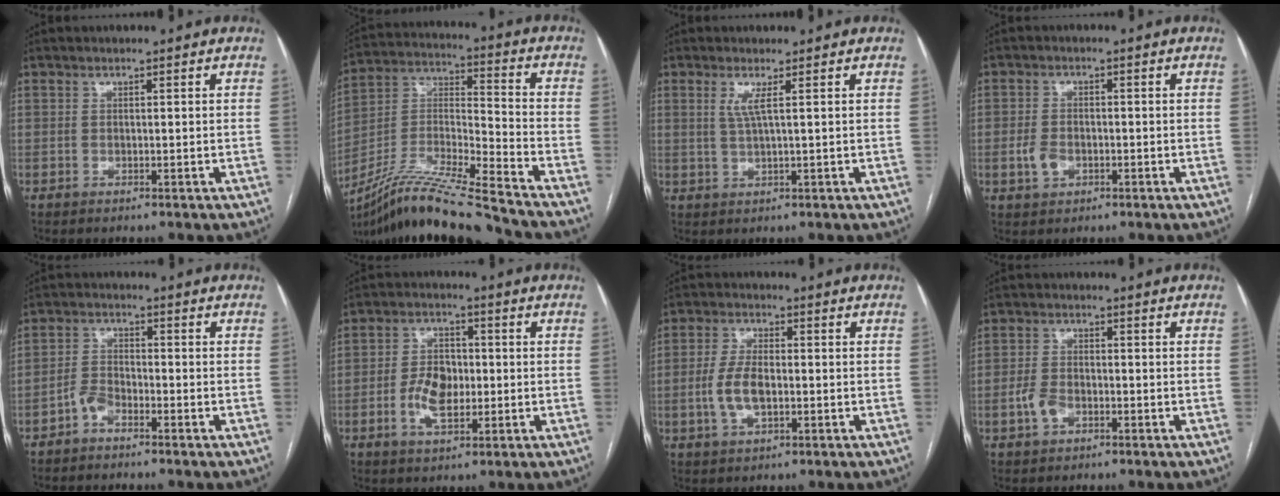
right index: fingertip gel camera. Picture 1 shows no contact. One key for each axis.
{"total": 19.3, "fx": -16.8, "fy": -1.1, "fz": 9.5, "tx": -0.206, "ty": -0.021, "tz": -0.308}
{"total": 2.5, "fx": 0.9, "fy": -0.2, "fz": 2.3, "tx": -0.055, "ty": -0.002, "tz": 0.020}
{"total": 3.4, "fx": -1.1, "fy": 2.4, "fz": 2.3, "tx": -0.047, "ty": 0.004, "tz": -0.014}
{"total": 3.0, "fx": -2.2, "fy": 1.4, "fz": 1.5, "tx": -0.033, "ty": 0.006, "tz": -0.043}
{"total": 7.2, "fx": -1.4, "fy": 4.1, "fz": 5.8, "tx": -0.120, "ty": 0.013, "tz": -0.022}
{"total": 6.3, "fx": -1.2, "fy": 2.9, "fz": 5.4, "tx": -0.121, "ty": 0.004, "tz": -0.020}
{"total": 3.8, "fx": -1.6, "fy": 2.4, "fz": 2.5, "tx": -0.055, "ty": 0.006, "tz": -0.029}